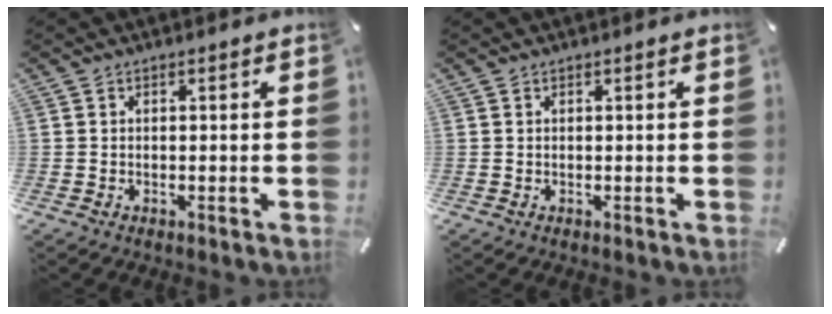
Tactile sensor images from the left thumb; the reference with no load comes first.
{"total": 0.0}